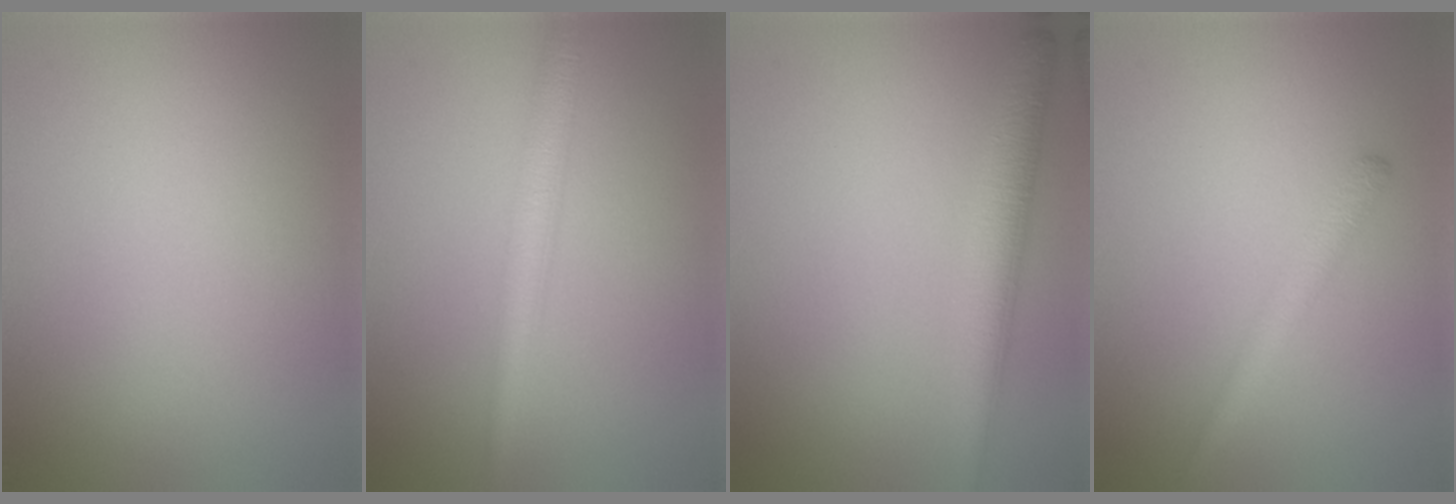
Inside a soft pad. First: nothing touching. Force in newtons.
{"total": 3.2, "press": 3.2, "slide": 0.1}
{"total": 3.8, "press": 3.8, "slide": 0.2}
{"total": 1.9, "press": 1.9, "slide": 0.0}